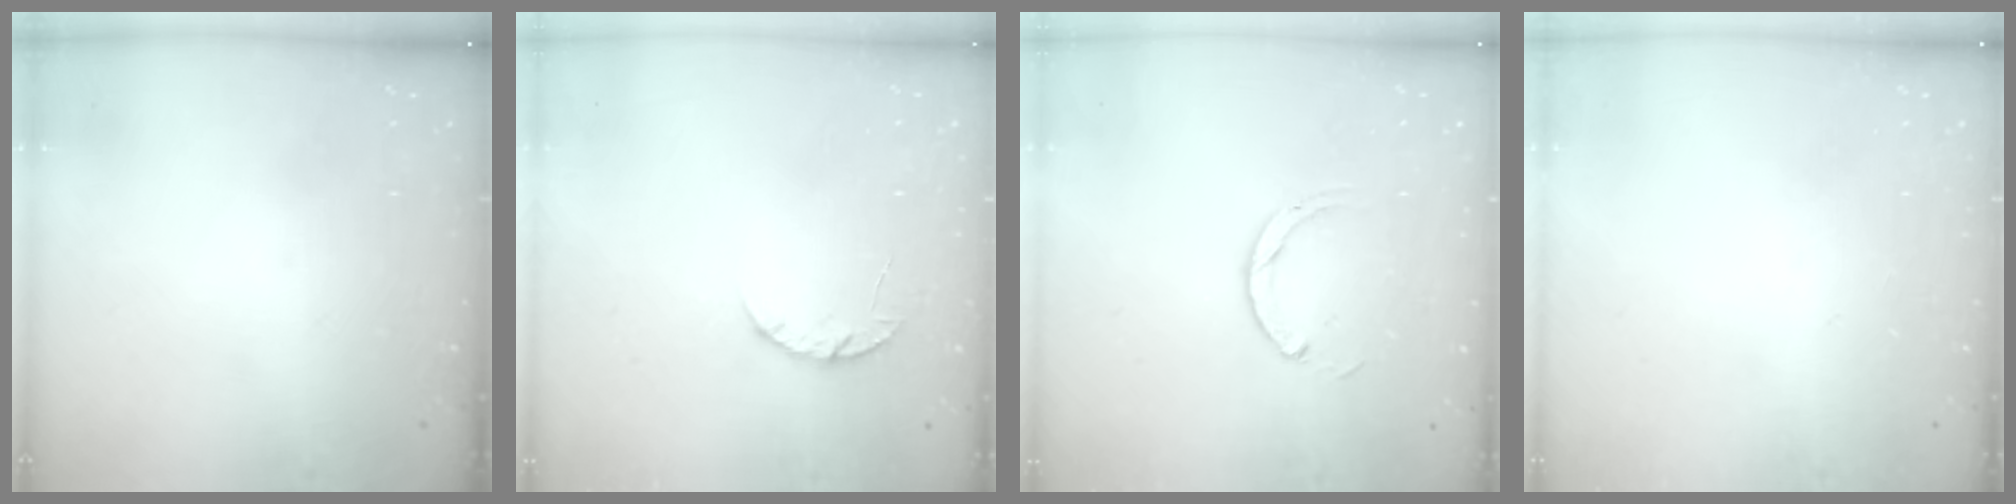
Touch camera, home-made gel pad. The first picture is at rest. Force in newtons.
{"total": 4.9, "press": 4.8, "slide": 0.7}
{"total": 3.0, "press": 2.9, "slide": 0.4}
{"total": 0.0}